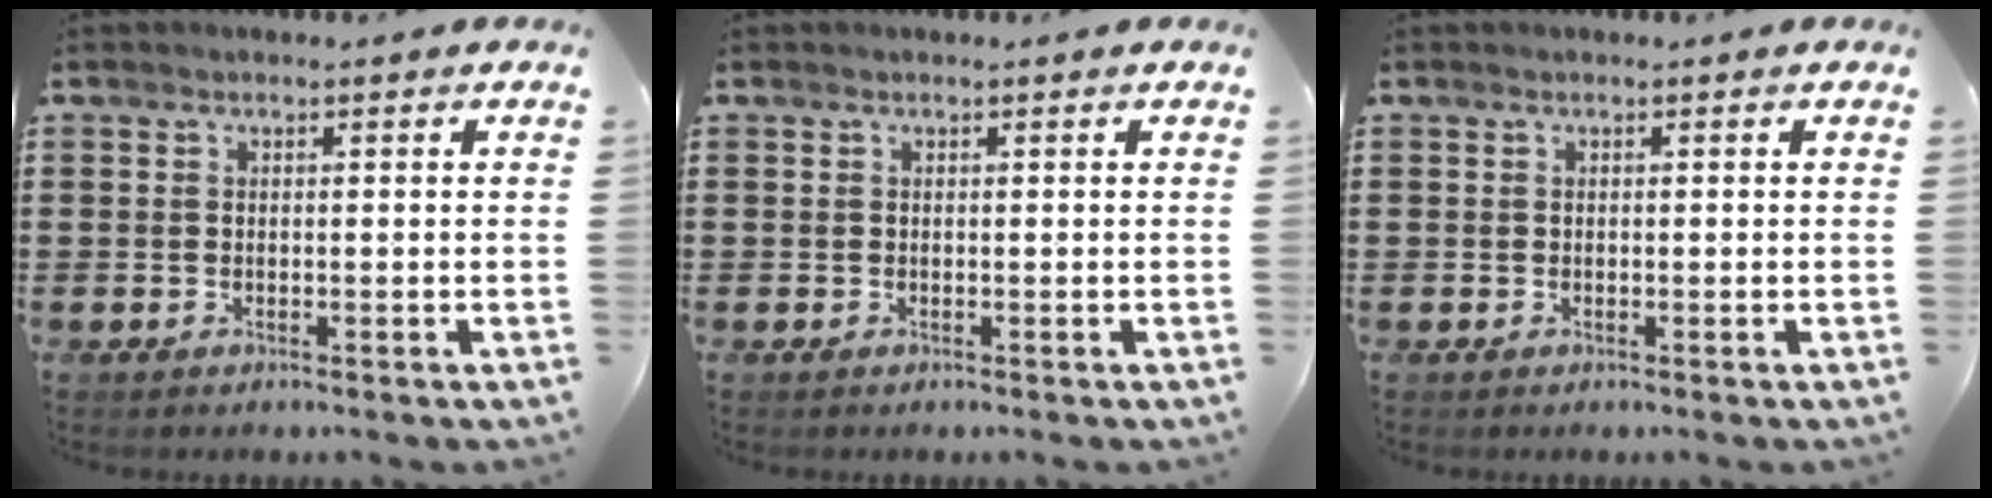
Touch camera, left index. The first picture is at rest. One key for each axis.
{"total": 0.0}
{"total": 0.0}